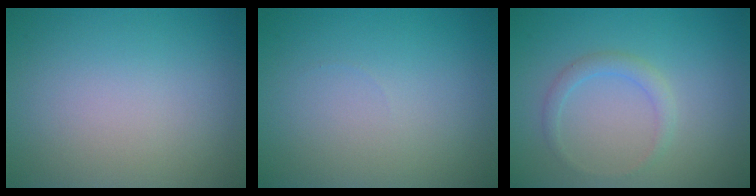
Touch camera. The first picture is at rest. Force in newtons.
{"total": 0.0}
{"total": 1.6, "press": 1.6, "slide": 0.2}